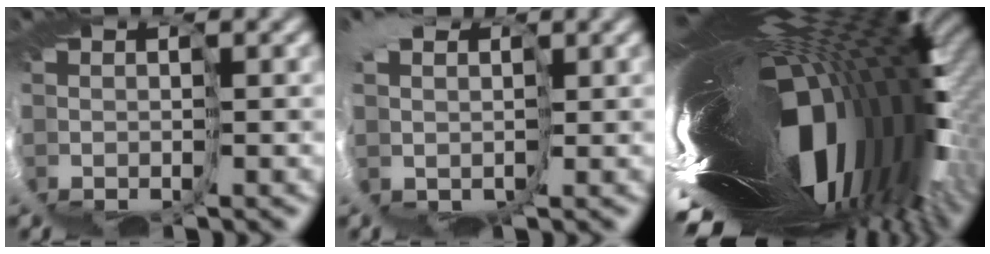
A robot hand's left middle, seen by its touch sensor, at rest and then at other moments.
{"total": 4.8, "force": [1.6, 4.0, 2.3], "torque": [-0.044, -0.014, 0.017]}
{"total": 16.4, "force": [-0.4, 4.4, 15.7], "torque": [-0.258, -0.012, -0.037]}